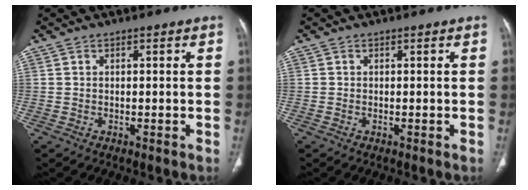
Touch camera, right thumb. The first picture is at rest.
{"total": 0.0}